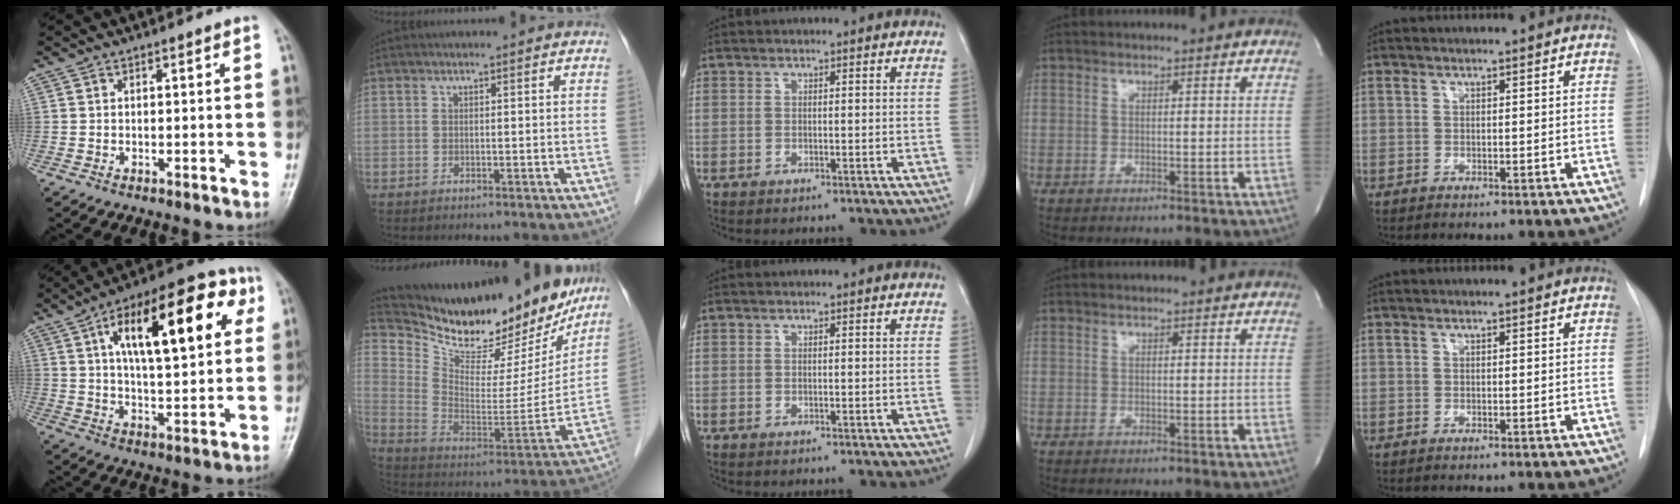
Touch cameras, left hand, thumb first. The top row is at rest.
{"thumb": {"total": 23.5, "force": [8.1, 9.5, 20.0], "torque": [-0.275, 0.008, 0.115]}, "index": {"total": 28.5, "force": [24.8, 7.5, 11.8], "torque": [-0.198, -0.045, 0.358]}}